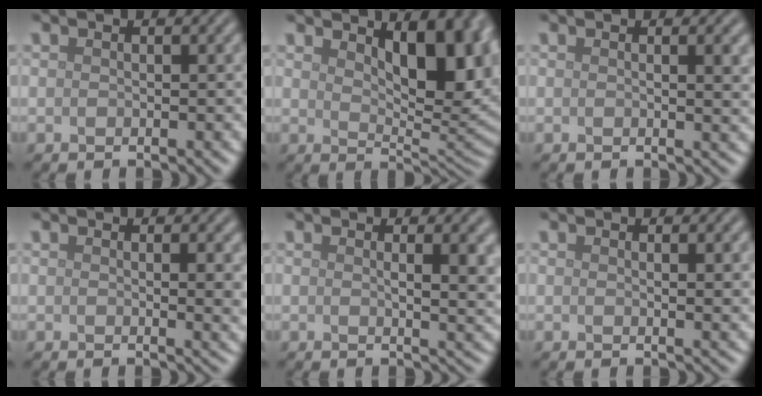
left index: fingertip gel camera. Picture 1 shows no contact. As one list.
[{"total": 9.3, "force": [3.4, 4.4, 7.5], "torque": [-0.099, -0.003, 0.049]}, {"total": 2.6, "force": [0.6, 0.8, 2.4], "torque": [-0.024, 0.002, 0.006]}, {"total": 2.8, "force": [0.9, 0.9, 2.5], "torque": [-0.024, -0.002, 0.013]}, {"total": 4.7, "force": [1.2, 1.5, 4.2], "torque": [-0.042, 0.000, 0.019]}, {"total": 2.0, "force": [0.9, 0.6, 1.7], "torque": [-0.015, 0.001, 0.011]}]